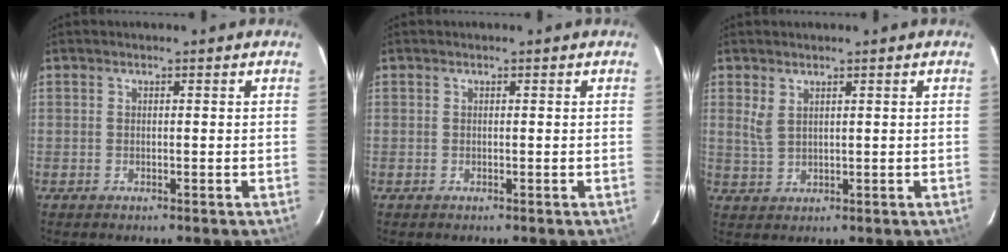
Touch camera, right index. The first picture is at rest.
{"total": 0.0}
{"total": 2.7, "force": [1.6, 1.2, 1.8], "torque": [-0.037, -0.003, 0.034]}